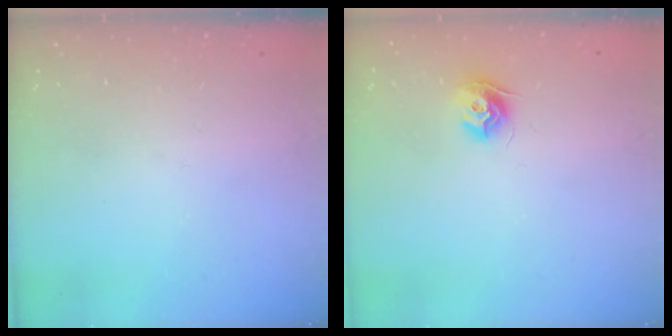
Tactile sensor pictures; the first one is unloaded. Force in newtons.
{"total": 8.8, "press": 8.8, "slide": 0.2}